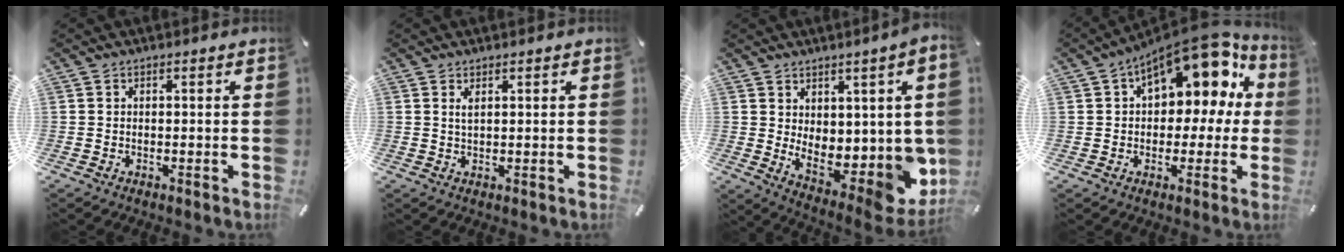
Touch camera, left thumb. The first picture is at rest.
{"total": 1.5, "force": [0.8, 0.2, 1.2], "torque": [-0.026, 0.000, 0.013]}
{"total": 11.8, "force": [-1.1, 5.8, 10.2], "torque": [-0.085, -0.033, -0.006]}
{"total": 15.2, "force": [7.8, 8.6, 9.8], "torque": [-0.130, -0.057, 0.132]}